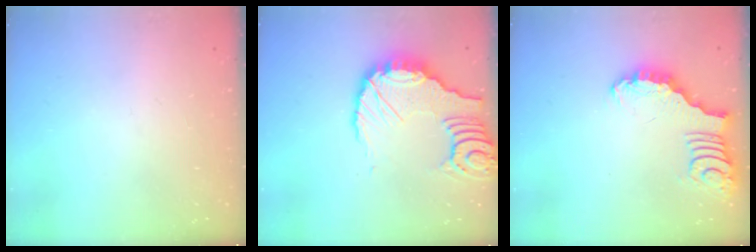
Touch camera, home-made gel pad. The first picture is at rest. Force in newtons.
{"total": 12.2, "press": 12.2, "slide": 1.3}
{"total": 3.2, "press": 3.1, "slide": 0.4}